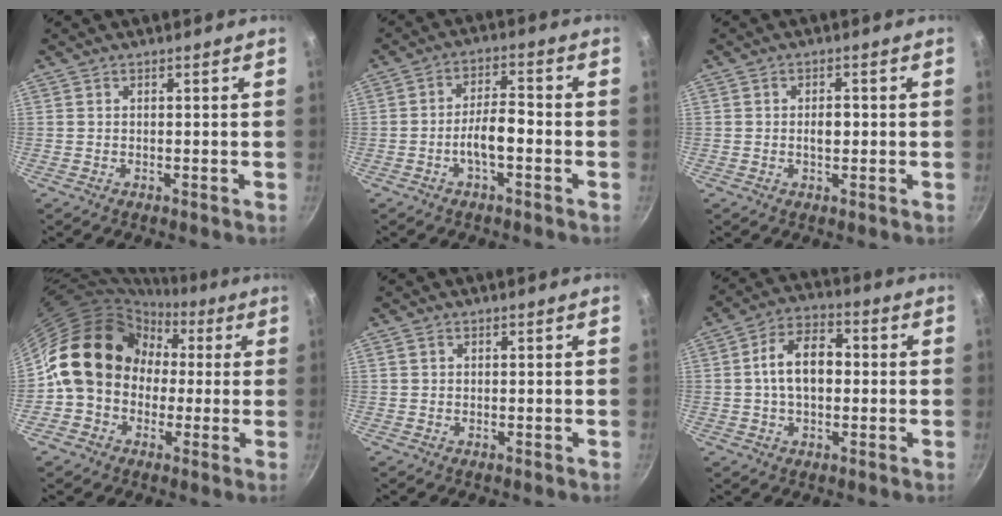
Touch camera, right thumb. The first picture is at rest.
{"total": 6.3, "force": [-2.2, 2.3, 5.4], "torque": [-0.088, 0.032, -0.043]}
{"total": 2.9, "force": [-0.2, 1.6, 2.3], "torque": [-0.025, 0.006, -0.004]}
{"total": 16.5, "force": [0.4, 14.2, 8.6], "torque": [-0.105, 0.052, -0.006]}
{"total": 0.8, "force": [0.4, 0.6, 0.3], "torque": [-0.005, 0.002, 0.005]}
{"total": 10.7, "force": [0.4, 6.7, 8.3], "torque": [-0.117, 0.028, -0.004]}